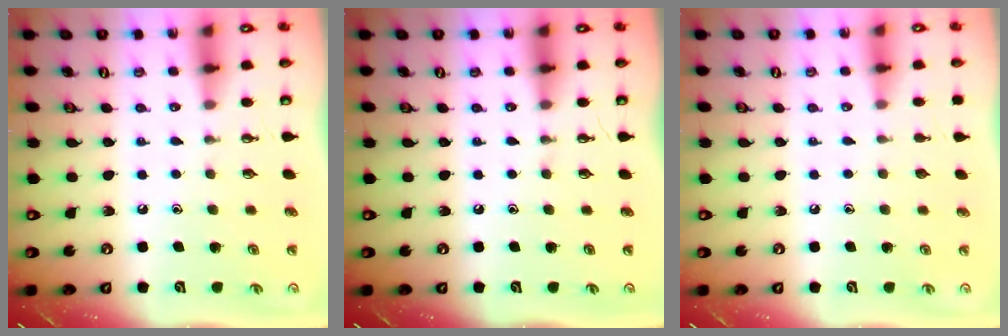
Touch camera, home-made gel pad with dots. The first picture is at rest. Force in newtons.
{"total": 0.0}
{"total": 0.0}